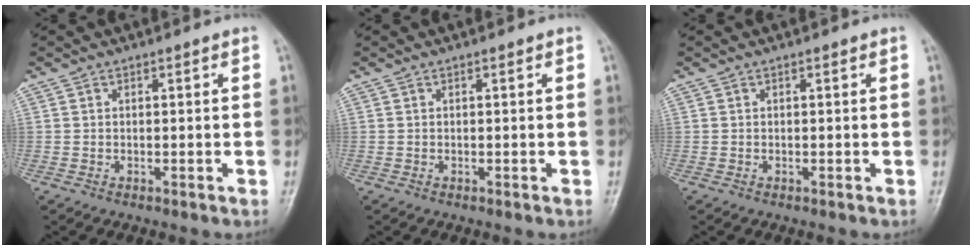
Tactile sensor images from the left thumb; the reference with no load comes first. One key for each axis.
{"total": 0.0}
{"total": 0.0}